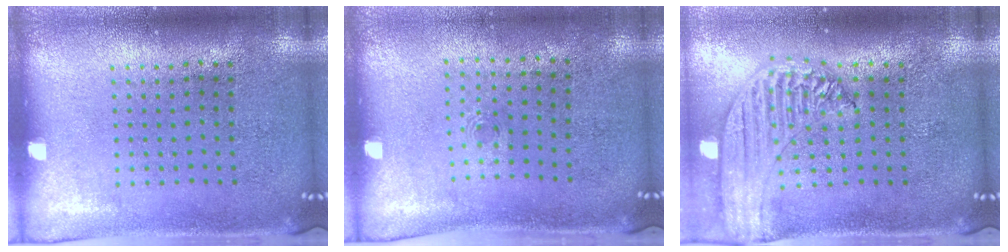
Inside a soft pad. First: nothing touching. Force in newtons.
{"total": 0.6, "press": 0.3, "slide": 0.5}
{"total": 1.7, "press": 1.7, "slide": 0.5}